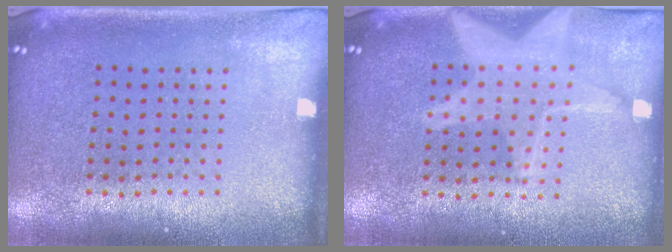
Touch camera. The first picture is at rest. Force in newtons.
{"total": 3.0, "press": 3.0, "slide": 0.3}